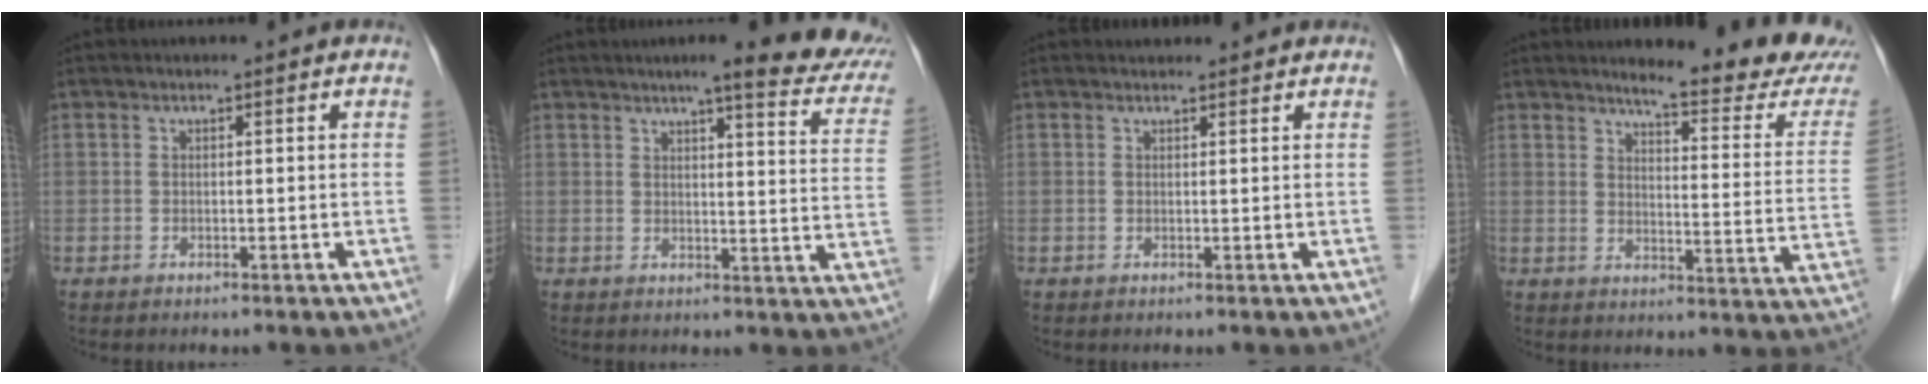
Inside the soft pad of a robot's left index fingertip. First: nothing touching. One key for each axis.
{"total": 16.5, "fx": 13.4, "fy": 2.0, "fz": 9.5, "tx": -0.100, "ty": -0.016, "tz": 0.140}
{"total": 2.9, "fx": 2.7, "fy": 0.8, "fz": 0.6, "tx": -0.010, "ty": 0.020, "tz": 0.032}
{"total": 15.6, "fx": 14.3, "fy": 0.6, "fz": 6.2, "tx": -0.078, "ty": -0.075, "tz": 0.164}